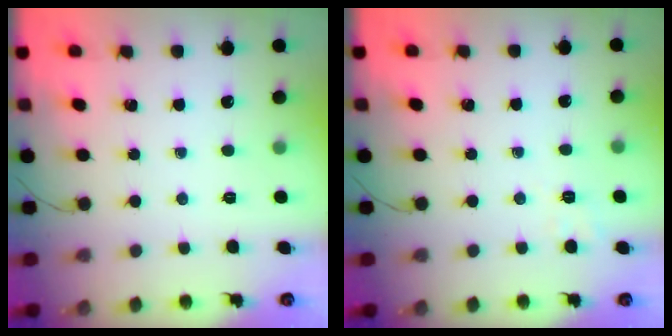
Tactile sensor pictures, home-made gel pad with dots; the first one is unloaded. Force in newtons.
{"total": 2.9, "press": 2.3, "slide": 1.9}